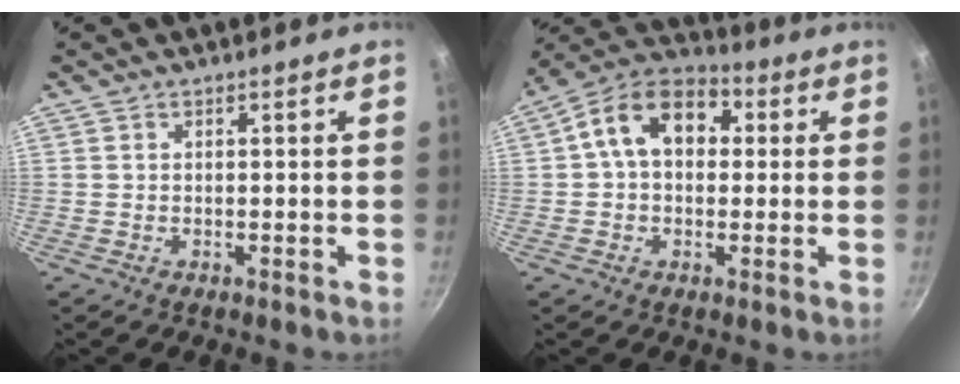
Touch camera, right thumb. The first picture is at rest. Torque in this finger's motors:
{"motor_torque": [-0.04, 2.28, 0.78, -0.60, 0.10]}